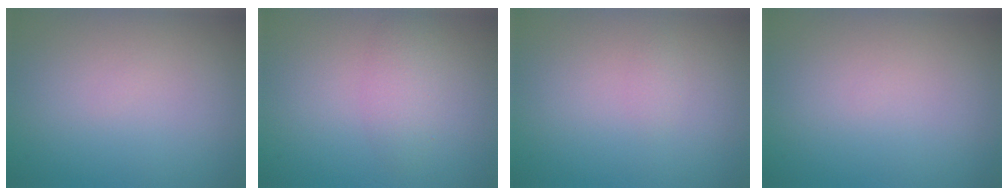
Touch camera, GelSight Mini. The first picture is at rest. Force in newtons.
{"total": 2.2, "press": 2.2, "slide": 0.0}
{"total": 0.6, "press": 0.6, "slide": 0.1}
{"total": 0.0}